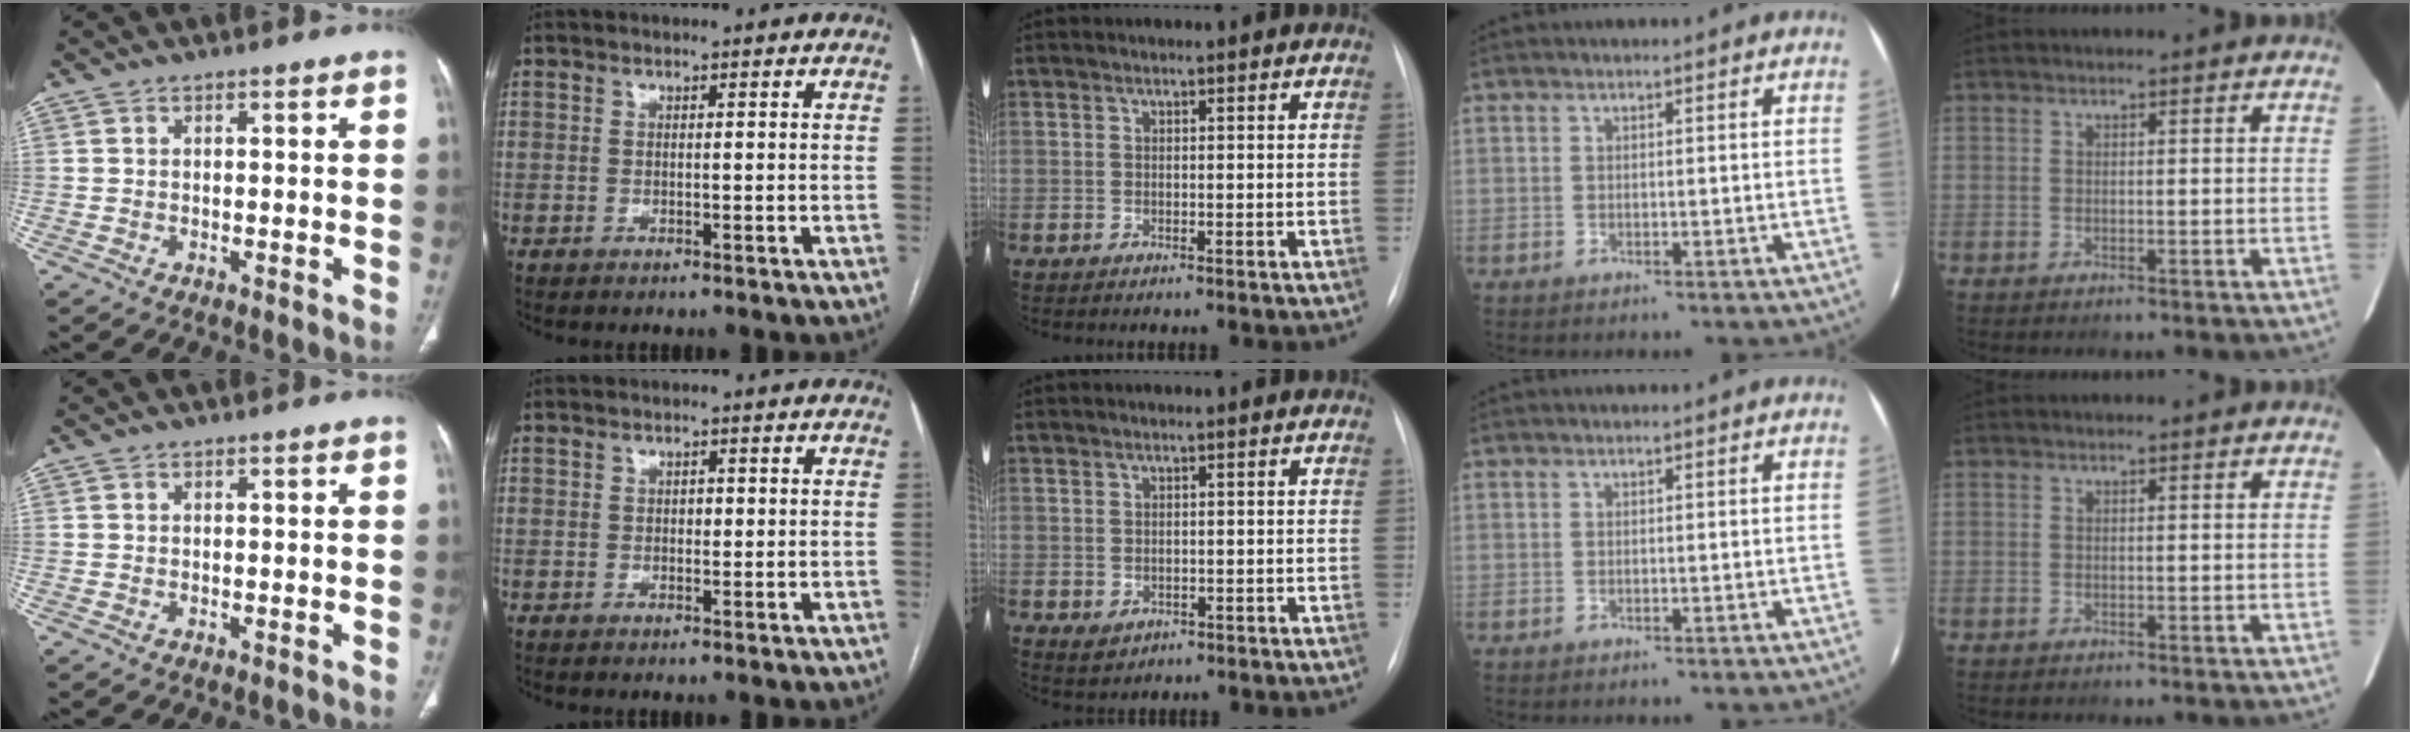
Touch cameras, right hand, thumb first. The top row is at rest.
{"index": {"total": 1.0, "force": [0.1, 0.7, 0.7], "torque": [-0.009, 0.002, 0.000]}, "middle": {"total": 1.9, "force": [-0.5, 1.6, 0.9], "torque": [-0.014, -0.002, 0.003]}}